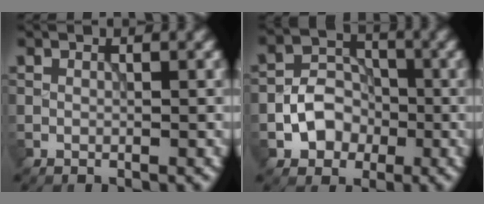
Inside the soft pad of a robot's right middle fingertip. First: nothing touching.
{"total": 4.0, "force": [-1.4, 3.3, 1.9], "torque": [-0.021, 0.006, -0.022]}